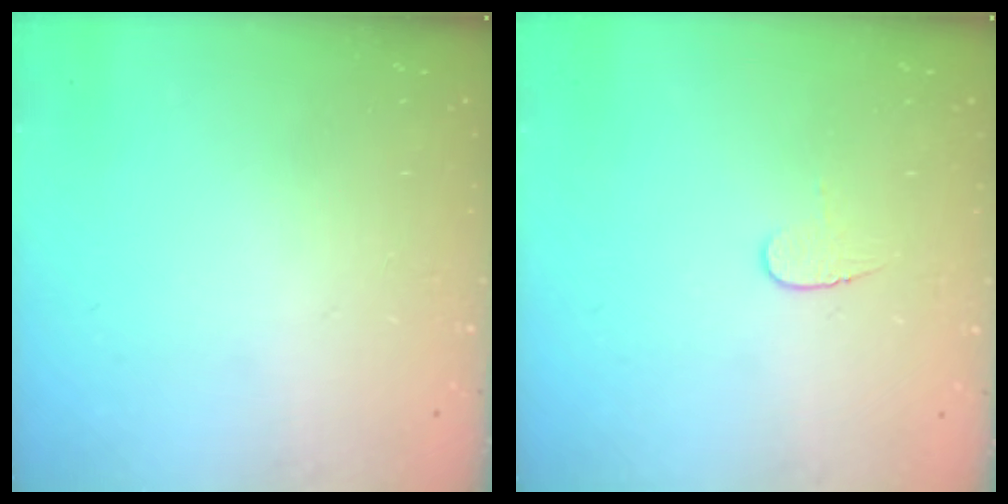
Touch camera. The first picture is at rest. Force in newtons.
{"total": 3.8, "press": 3.8, "slide": 0.4}